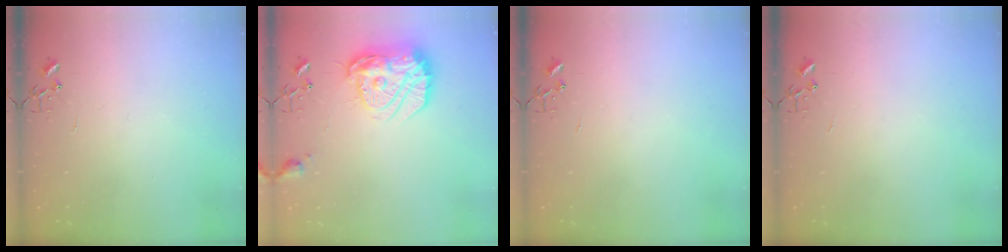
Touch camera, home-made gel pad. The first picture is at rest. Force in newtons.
{"total": 18.2, "press": 18.2, "slide": 1.5}
{"total": 0.0}
{"total": 0.0}